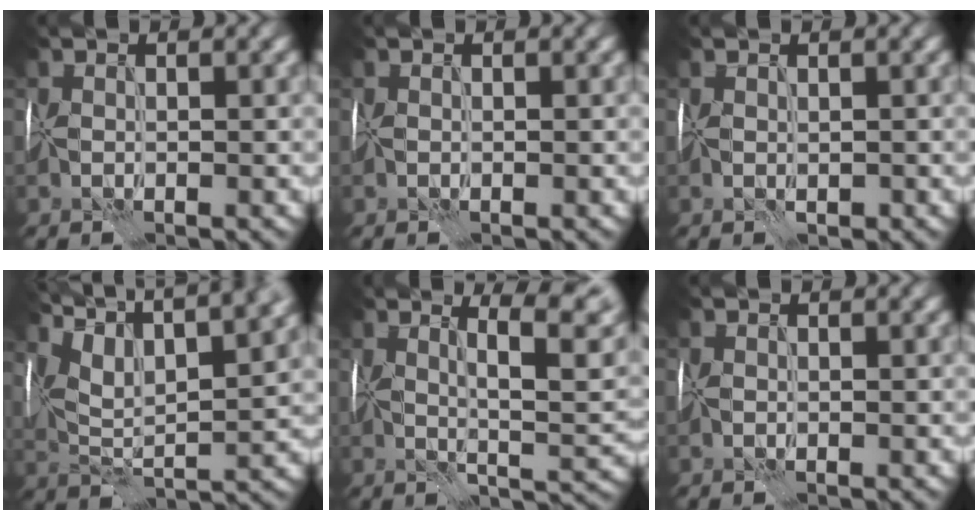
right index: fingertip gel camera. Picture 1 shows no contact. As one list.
[{"total": 0.0}, {"total": 0.0}, {"total": 12.6, "force": [8.1, 4.8, 8.4], "torque": [-0.163, 0.041, 0.129]}, {"total": 7.3, "force": [2.5, 1.1, 6.7], "torque": [-0.099, 0.005, 0.040]}, {"total": 0.0}]